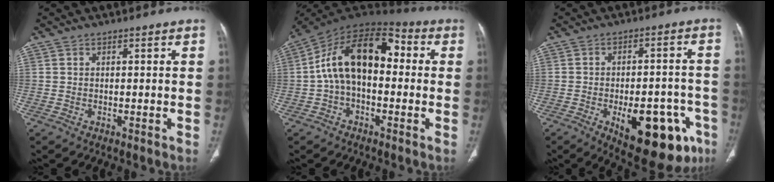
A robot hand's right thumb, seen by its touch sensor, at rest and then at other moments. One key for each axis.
{"total": 16.2, "fx": 0.6, "fy": 9.6, "fz": 13.0, "tx": -0.202, "ty": 0.052, "tz": -0.002}
{"total": 19.3, "fx": -7.9, "fy": 8.9, "fz": 15.2, "tx": -0.147, "ty": 0.026, "tz": -0.089}